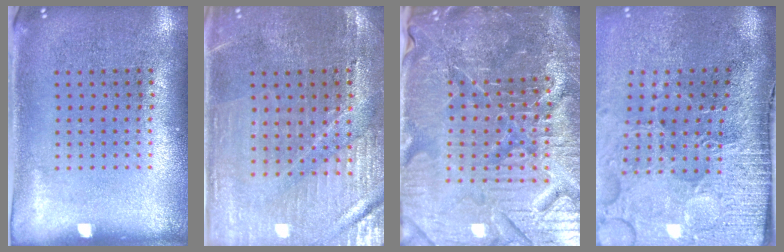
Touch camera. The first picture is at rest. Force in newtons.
{"total": 1.7, "press": 1.7, "slide": 0.3}
{"total": 6.7, "press": 6.0, "slide": 2.9}
{"total": 5.1, "press": 4.1, "slide": 3.0}